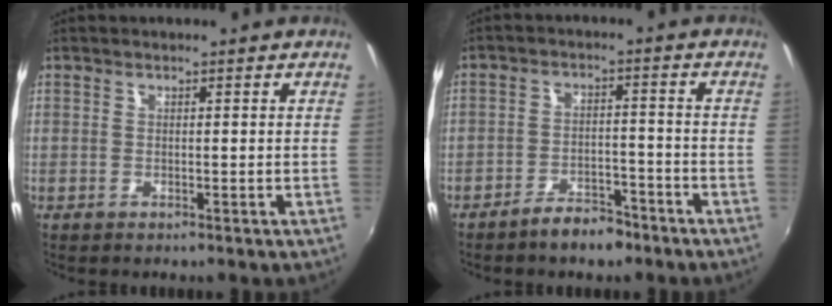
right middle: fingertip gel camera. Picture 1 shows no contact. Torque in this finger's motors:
{"motor_torque": [0.94, -0.86, 0.09, 0.04]}